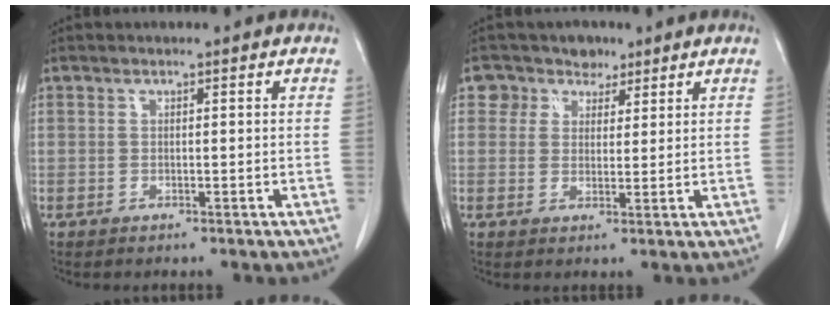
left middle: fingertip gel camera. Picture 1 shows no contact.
{"total": 4.5, "force": [3.0, 3.4, -0.1], "torque": [0.009, 0.013, 0.046]}